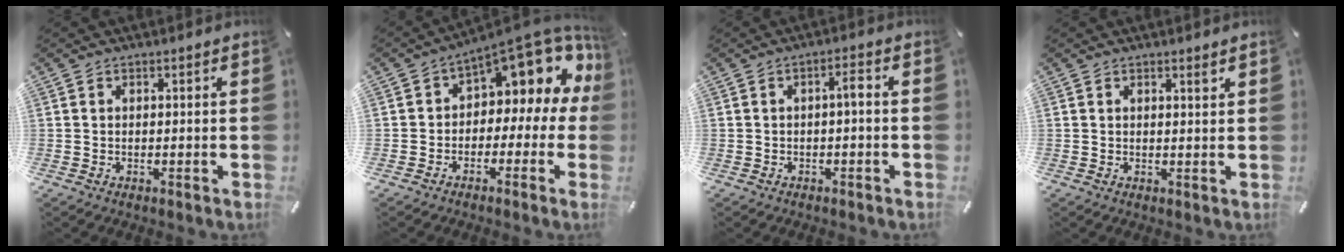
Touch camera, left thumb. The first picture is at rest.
{"total": 10.6, "force": [6.5, 5.2, 6.5], "torque": [-0.097, -0.058, 0.109]}
{"total": 3.1, "force": [-0.4, 0.9, 2.9], "torque": [-0.055, 0.011, -0.012]}
{"total": 1.3, "force": [1.0, 0.1, 0.8], "torque": [-0.017, -0.002, 0.018]}